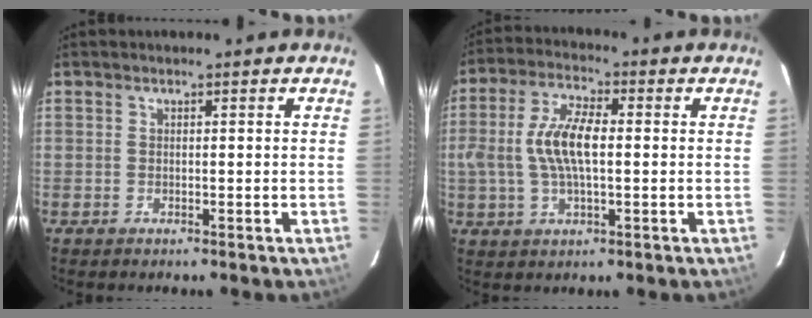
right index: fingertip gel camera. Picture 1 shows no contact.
{"total": 9.6, "force": [-0.1, 3.7, 8.9], "torque": [-0.179, 0.010, -0.002]}